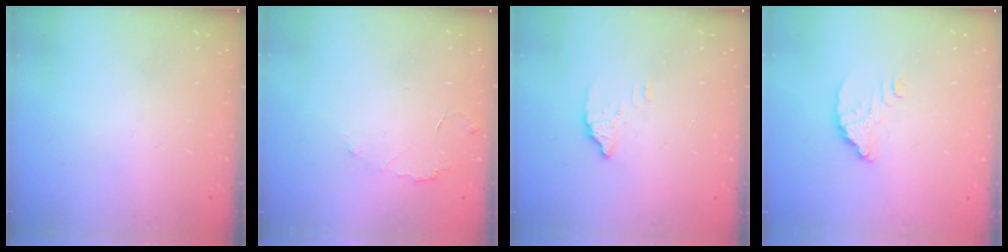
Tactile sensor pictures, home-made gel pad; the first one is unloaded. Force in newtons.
{"total": 3.8, "press": 3.8, "slide": 0.2}
{"total": 2.3, "press": 2.3, "slide": 0.2}
{"total": 3.7, "press": 3.7, "slide": 0.1}